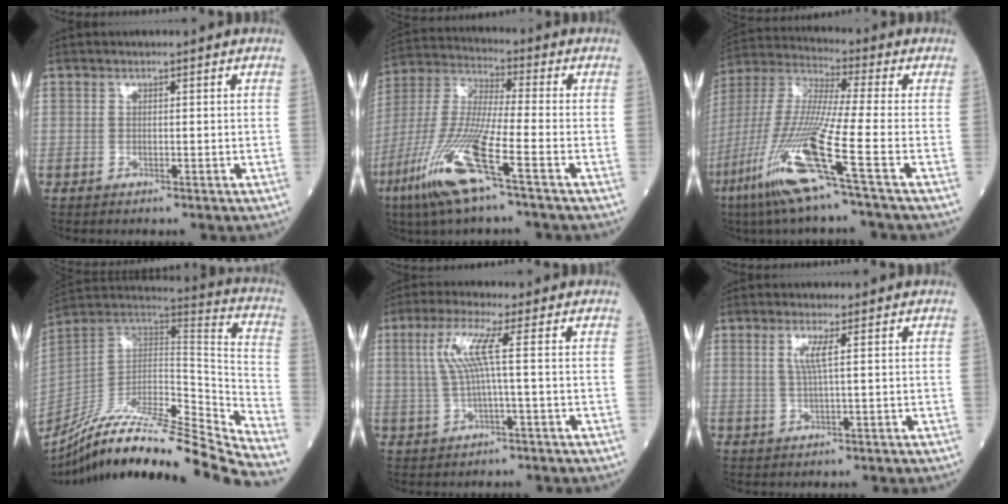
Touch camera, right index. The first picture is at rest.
{"total": 15.0, "force": [-7.5, 0.5, 12.9], "torque": [-0.285, -0.029, -0.152]}
{"total": 17.4, "force": [-8.0, -1.3, 15.4], "torque": [-0.343, -0.042, -0.165]}
{"total": 31.7, "force": [-28.1, -0.2, 14.7], "torque": [-0.197, -0.043, -0.440]}
{"total": 5.8, "force": [1.0, -0.6, 5.7], "torque": [-0.126, 0.014, 0.024]}
{"total": 2.8, "force": [0.9, -0.3, 2.7], "torque": [-0.060, -0.001, 0.016]}